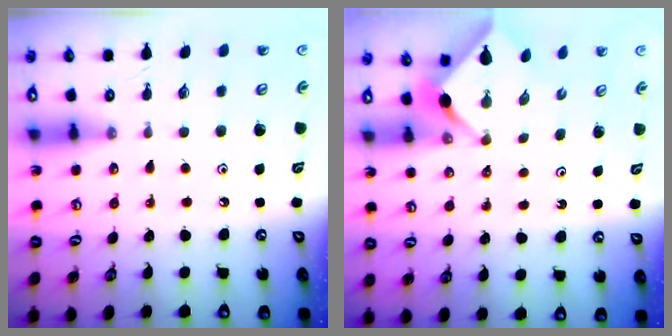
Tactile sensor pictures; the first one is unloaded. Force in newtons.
{"total": 2.5, "press": 2.5, "slide": 0.2}